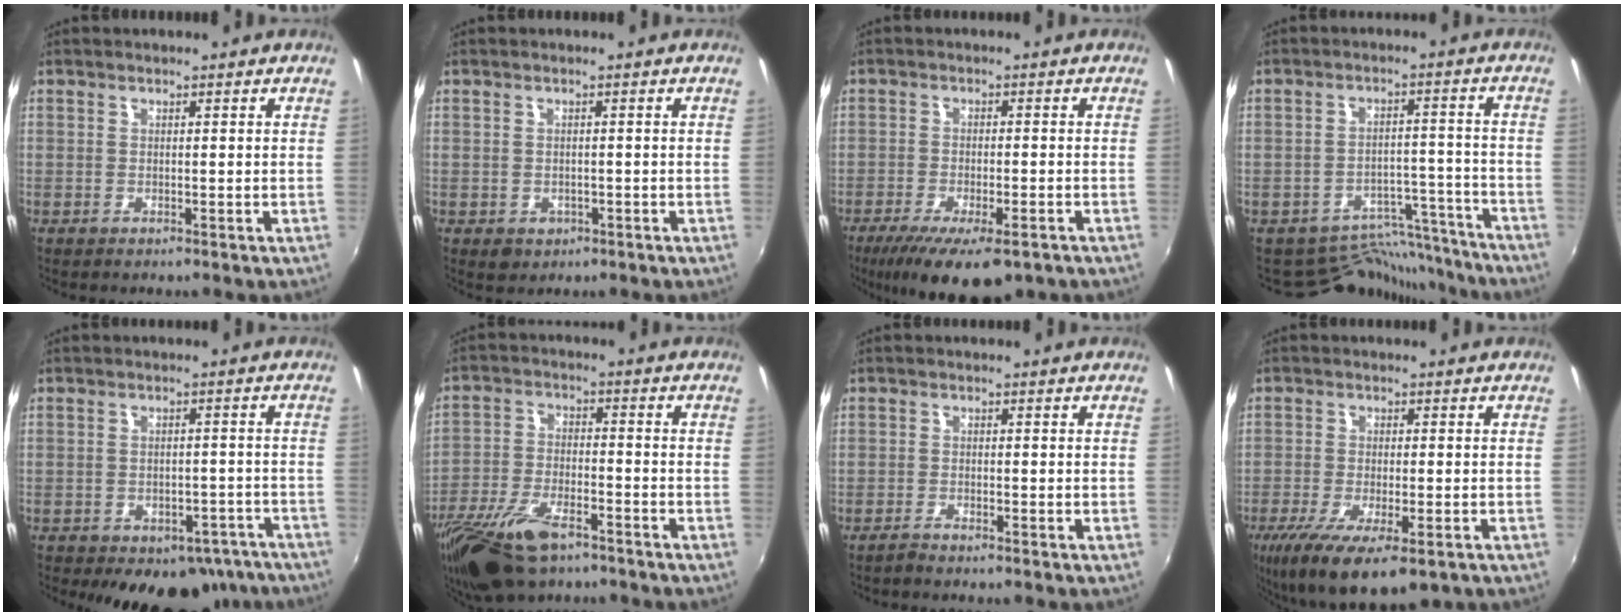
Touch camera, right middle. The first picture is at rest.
{"total": 2.5, "force": [-0.8, 2.1, 1.0], "torque": [-0.022, -0.004, -0.006]}
{"total": 12.3, "force": [-8.4, 3.7, 8.2], "torque": [-0.165, -0.039, -0.131]}
{"total": 10.6, "force": [-10.1, 3.3, 0.0], "torque": [0.008, 0.041, -0.135]}
{"total": 14.5, "force": [-10.4, 8.2, 5.9], "torque": [-0.101, 0.012, -0.104]}
{"total": 15.1, "force": [-10.5, 6.0, 9.0], "torque": [-0.202, -0.029, -0.194]}
{"total": 1.6, "force": [-1.5, -0.1, 0.5], "torque": [-0.019, -0.003, -0.031]}
{"total": 14.2, "force": [-8.2, 4.8, 10.6], "torque": [-0.209, -0.050, -0.126]}